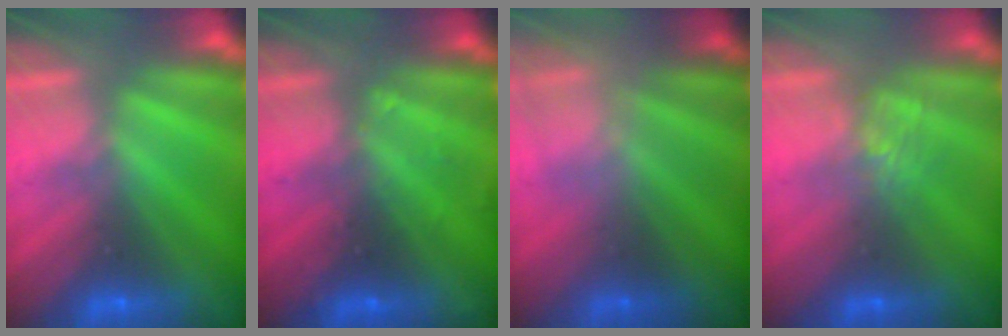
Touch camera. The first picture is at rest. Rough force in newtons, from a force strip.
{"total": 2.4}
{"total": 2.3}
{"total": 2.1}